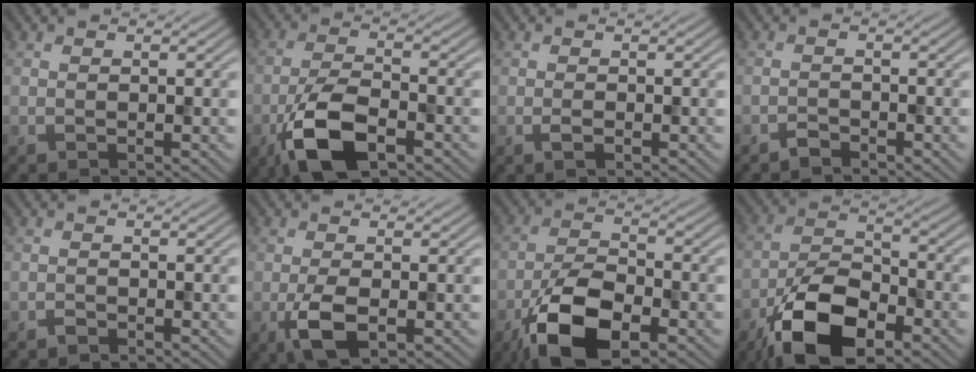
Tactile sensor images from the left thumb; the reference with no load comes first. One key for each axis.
{"total": 9.6, "fx": -4.8, "fy": 3.8, "fz": 7.4, "tx": -0.151, "ty": -0.002, "tz": -0.100}
{"total": 1.1, "fx": -0.5, "fy": 0.4, "fz": 0.9, "tx": -0.021, "ty": -0.001, "tz": -0.010}
{"total": 1.3, "fx": -1.2, "fy": 0.3, "fz": 0.3, "tx": -0.004, "ty": 0.002, "tz": -0.027}
{"total": 0.6, "fx": -0.6, "fy": 0.2, "fz": 0.2, "tx": -0.002, "ty": 0.002, "tz": -0.013}
{"total": 4.6, "fx": -1.4, "fy": 1.9, "fz": 4.0, "tx": -0.086, "ty": -0.005, "tz": -0.029}
{"total": 11.3, "fx": -5.7, "fy": 4.9, "fz": 8.3, "tx": -0.166, "ty": -0.007, "tz": -0.117}
{"total": 12.3, "fx": -6.9, "fy": 5.5, "fz": 8.5, "tx": -0.166, "ty": -0.006, "tz": -0.144}